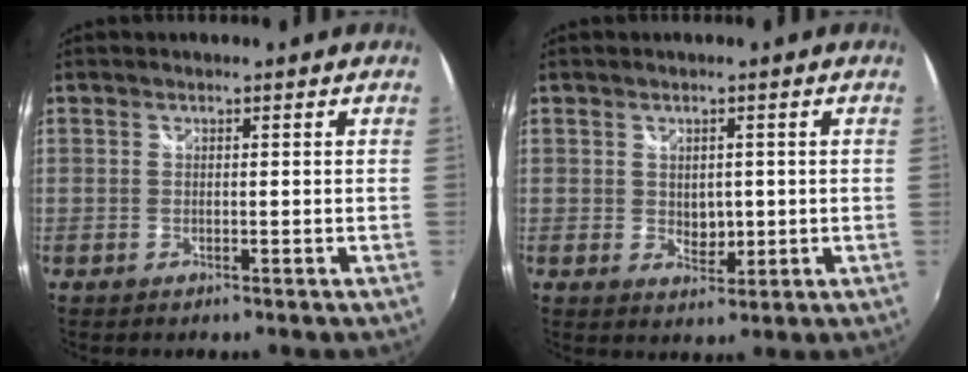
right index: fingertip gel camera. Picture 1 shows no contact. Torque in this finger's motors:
{"motor_torque": [0.00, 0.04, 0.19, 0.02]}